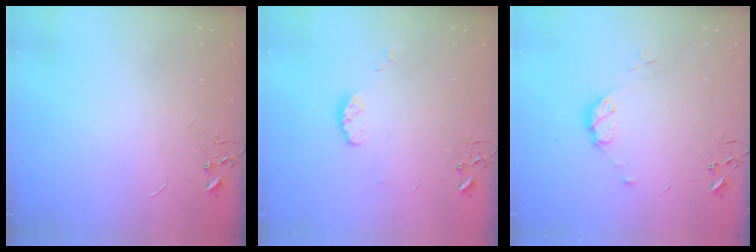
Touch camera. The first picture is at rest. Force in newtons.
{"total": 6.0, "press": 6.0, "slide": 0.5}
{"total": 7.7, "press": 7.7, "slide": 0.9}